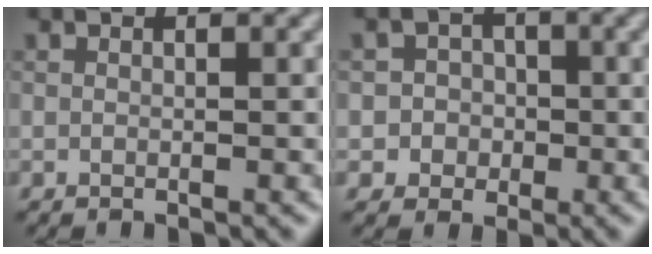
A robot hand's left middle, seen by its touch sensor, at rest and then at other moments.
{"total": 3.2, "force": [-0.5, 3.1, 0.6], "torque": [0.012, 0.012, -0.026]}